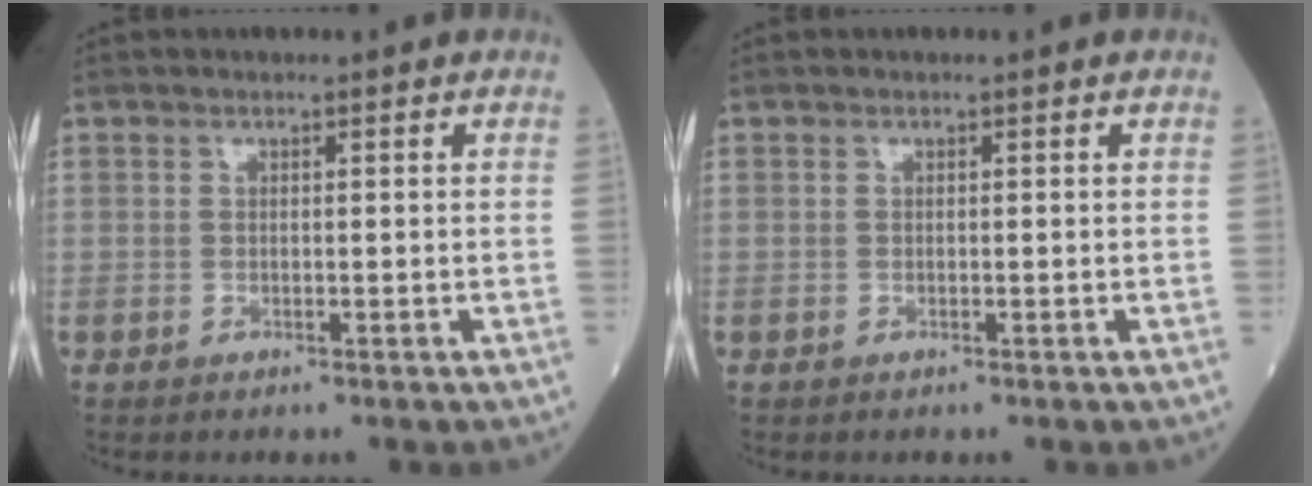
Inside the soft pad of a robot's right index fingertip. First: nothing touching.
{"total": 0.0}